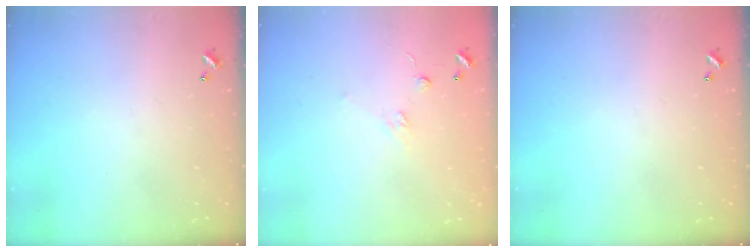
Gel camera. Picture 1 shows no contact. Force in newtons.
{"total": 2.5, "press": 2.3, "slide": 1.0}
{"total": 0.0}